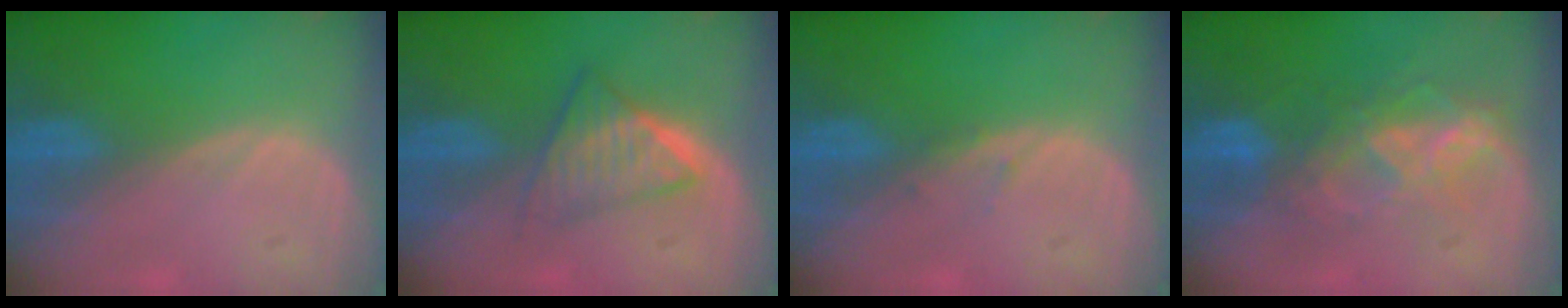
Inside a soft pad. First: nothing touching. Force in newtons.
{"total": 6.3, "press": 5.4, "slide": 3.2}
{"total": 0.8, "press": 0.7, "slide": 0.3}
{"total": 6.9, "press": 6.6, "slide": 1.9}